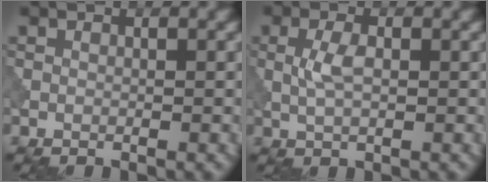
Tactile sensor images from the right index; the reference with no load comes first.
{"total": 2.4, "force": [0.1, 1.1, 2.1], "torque": [-0.051, 0.002, 0.001]}